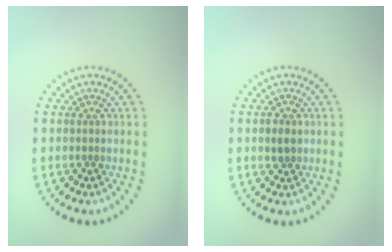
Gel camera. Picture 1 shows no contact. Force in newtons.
{"total": 1.5, "press": 1.5, "slide": 0.2}